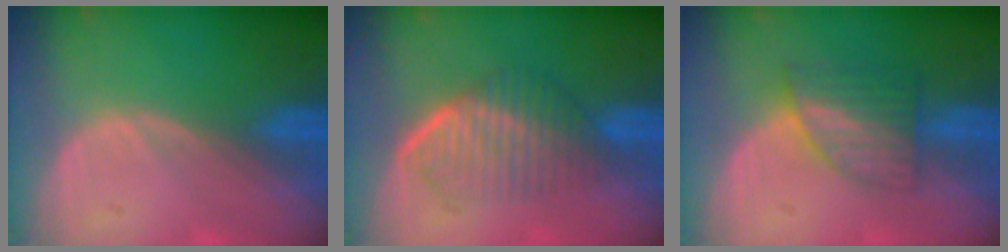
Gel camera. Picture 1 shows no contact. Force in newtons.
{"total": 7.1, "press": 6.1, "slide": 3.6}
{"total": 6.2, "press": 5.6, "slide": 2.7}